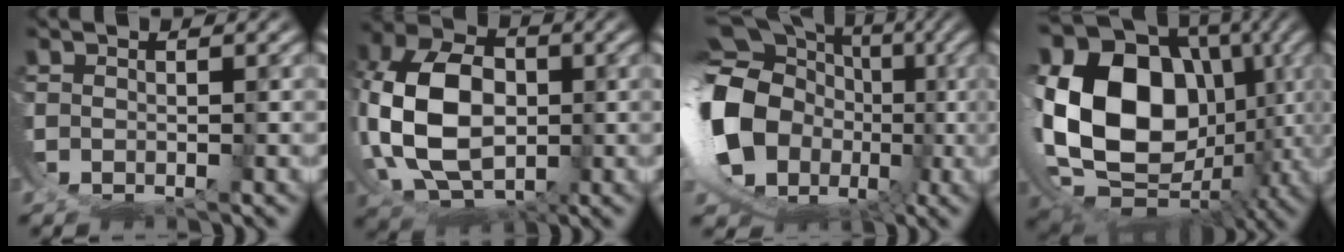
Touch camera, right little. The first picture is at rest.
{"total": 11.8, "force": [-0.9, 8.5, 8.1], "torque": [-0.196, -0.052, 0.009]}
{"total": 17.3, "force": [-2.0, 13.8, 10.4], "torque": [-0.239, -0.055, -0.027]}
{"total": 22.8, "force": [-1.9, 17.2, 14.9], "torque": [-0.311, -0.081, -0.001]}